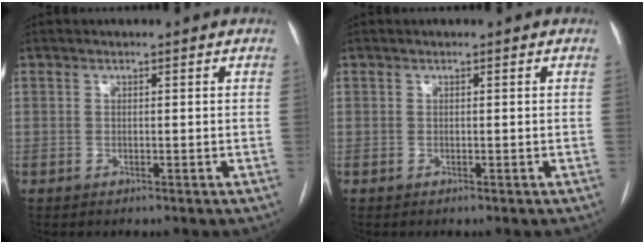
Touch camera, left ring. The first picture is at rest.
{"total": 0.0}